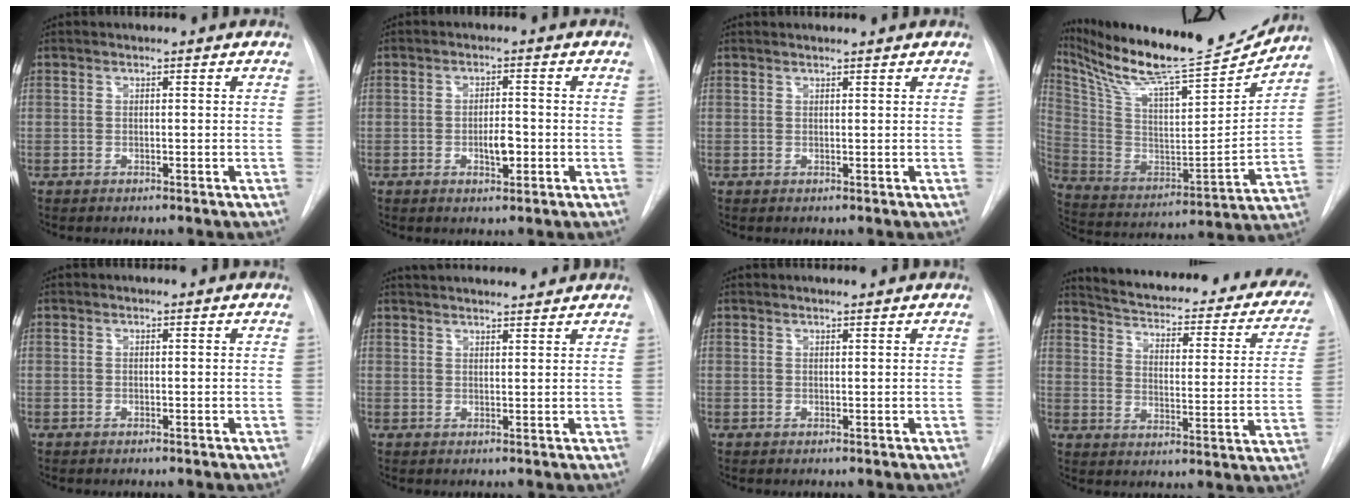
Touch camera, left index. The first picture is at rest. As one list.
[{"total": 3.3, "force": [-1.0, 1.2, 2.9], "torque": [-0.044, 0.003, -0.012]}, {"total": 1.8, "force": [1.8, -0.1, 0.5], "torque": [-0.006, 0.012, 0.028]}, {"total": 24.8, "force": [22.6, 2.4, 9.9], "torque": [-0.192, -0.050, 0.358]}, {"total": 0.0}, {"total": 10.2, "force": [9.5, 1.3, 3.2], "torque": [-0.047, 0.025, 0.131]}, {"total": 2.2, "force": [2.1, 0.0, 0.5], "torque": [-0.007, 0.014, 0.030]}, {"total": 29.5, "force": [25.2, 7.7, 13.2], "torque": [-0.188, -0.051, 0.296]}]